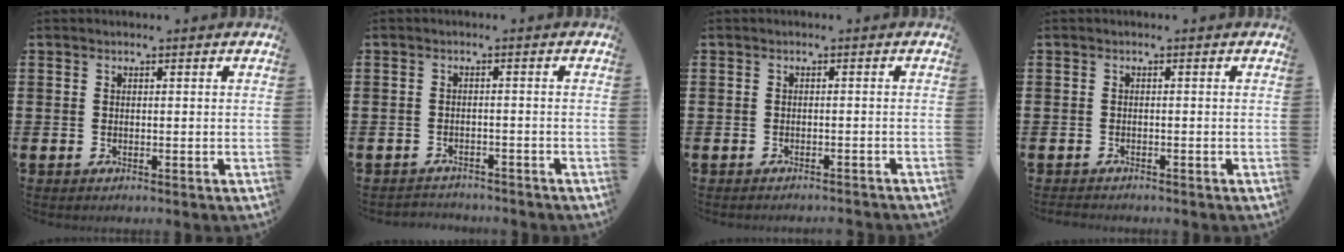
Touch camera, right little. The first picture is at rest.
{"total": 1.5, "force": [-1.5, 0.1, -0.2], "torque": [-0.001, 0.004, -0.034]}
{"total": 0.8, "force": [-0.8, -0.1, 0.0], "torque": [-0.001, 0.000, -0.017]}
{"total": 0.6, "force": [-0.6, 0.1, 0.0], "torque": [-0.001, -0.001, -0.012]}